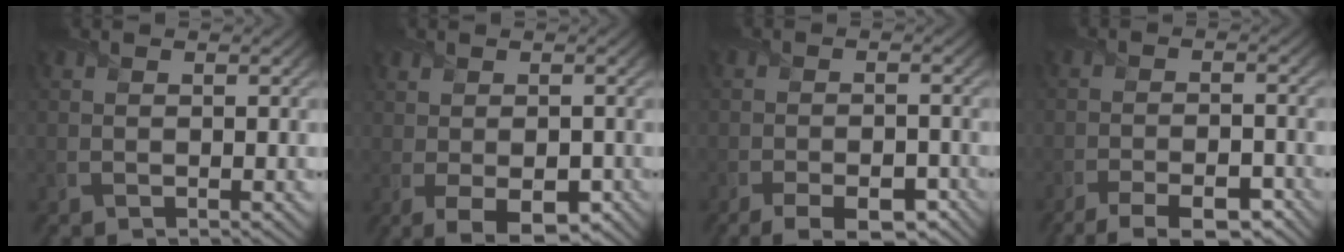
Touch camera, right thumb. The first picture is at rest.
{"total": 5.4, "force": [-1.8, 2.4, 4.5], "torque": [-0.088, -0.010, -0.021]}
{"total": 7.2, "force": [-4.9, 2.8, 4.5], "torque": [-0.071, -0.008, -0.068]}
{"total": 8.6, "force": [-6.5, 2.6, 5.0], "torque": [-0.078, -0.004, -0.100]}